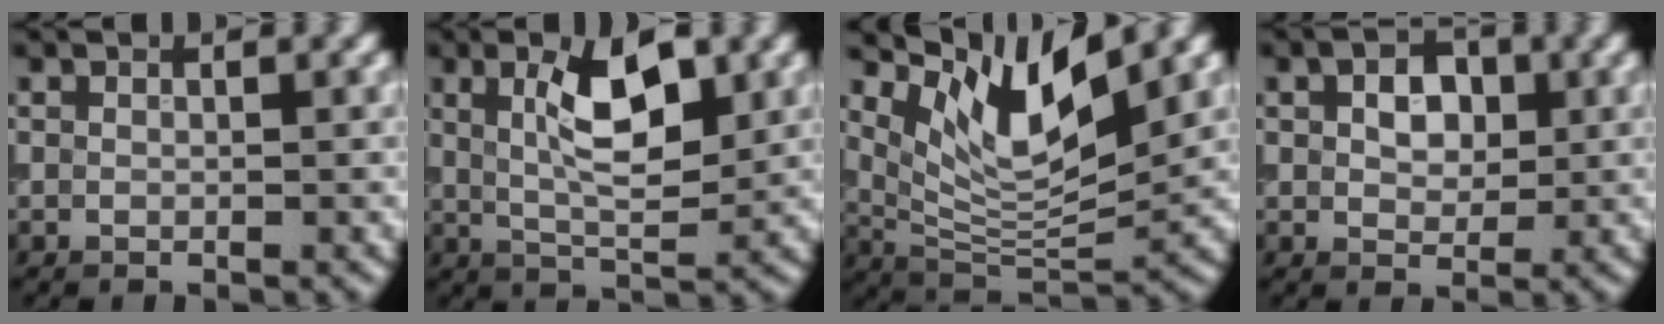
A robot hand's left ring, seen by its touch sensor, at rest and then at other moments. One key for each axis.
{"total": 5.7, "fx": 1.7, "fy": 2.0, "fz": 5.1, "tx": -0.087, "ty": 0.001, "tz": 0.029}
{"total": 7.8, "fx": 4.3, "fy": 2.4, "fz": 6.0, "tx": -0.112, "ty": -0.011, "tz": 0.083}
{"total": 3.3, "fx": 0.8, "fy": 2.3, "fz": 2.3, "tx": -0.040, "ty": 0.003, "tz": 0.009}